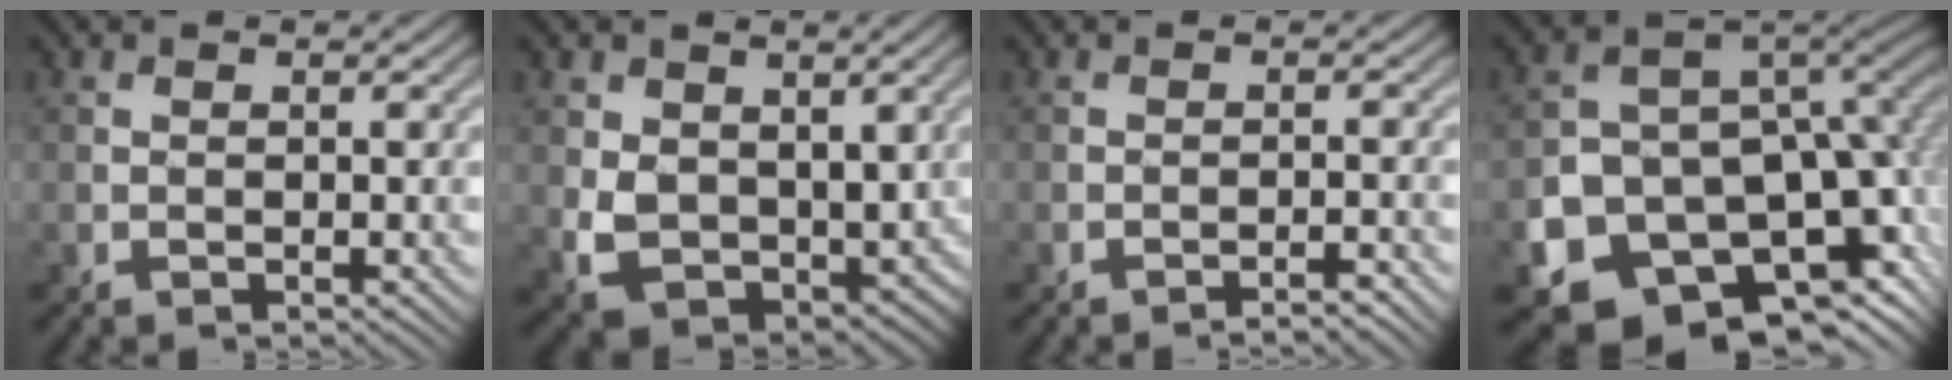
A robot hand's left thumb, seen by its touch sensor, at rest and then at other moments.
{"total": 6.6, "force": [0.6, 5.0, 4.4], "torque": [-0.102, -0.021, 0.018]}
{"total": 1.6, "force": [-1.4, 0.0, 0.8], "torque": [-0.008, 0.005, -0.026]}
{"total": 17.2, "force": [-6.2, 12.6, 10.1], "torque": [-0.188, -0.056, -0.075]}